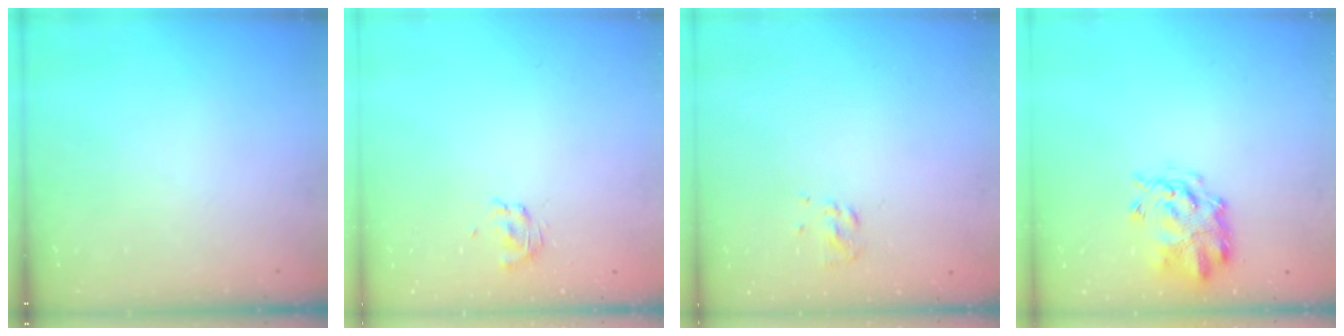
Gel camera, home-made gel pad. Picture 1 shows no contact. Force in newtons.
{"total": 2.0, "press": 1.9, "slide": 0.8}
{"total": 2.7, "press": 2.5, "slide": 0.8}
{"total": 3.7, "press": 3.5, "slide": 1.0}